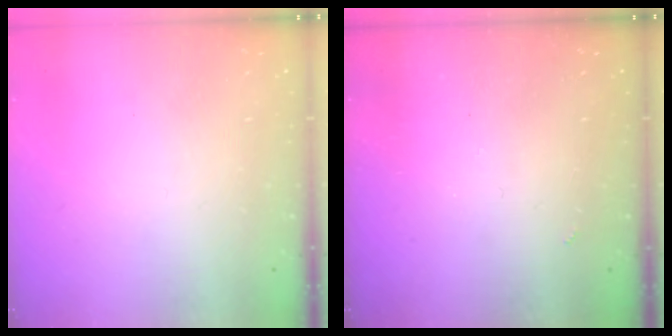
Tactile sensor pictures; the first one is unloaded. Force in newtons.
{"total": 2.5, "press": 2.5, "slide": 0.5}